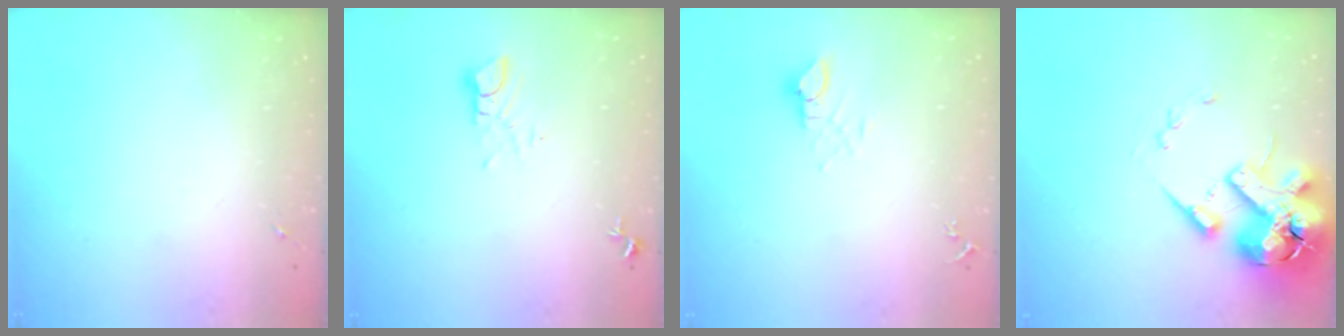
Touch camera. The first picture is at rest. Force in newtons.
{"total": 3.9, "press": 3.9, "slide": 0.2}
{"total": 4.3, "press": 4.3, "slide": 0.3}
{"total": 18.6, "press": 18.4, "slide": 3.1}